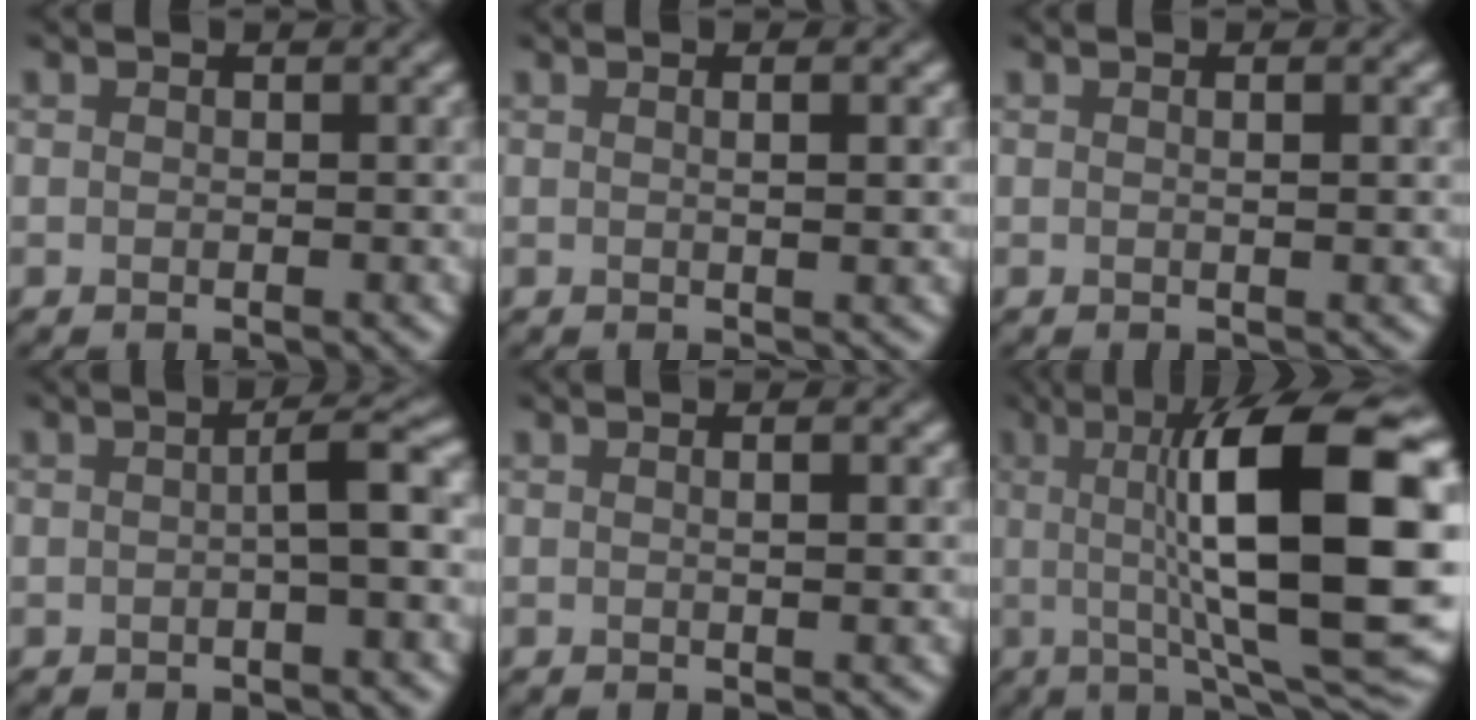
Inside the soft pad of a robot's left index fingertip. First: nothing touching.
{"total": 2.0, "force": [0.6, 0.4, 1.9], "torque": [-0.014, 0.001, -0.001]}
{"total": 1.4, "force": [0.5, 0.2, 1.3], "torque": [-0.011, -0.006, 0.003]}
{"total": 2.3, "force": [-0.3, 0.1, 2.3], "torque": [-0.039, 0.012, -0.007]}
{"total": 1.7, "force": [0.5, 0.3, 1.6], "torque": [-0.012, -0.003, 0.001]}
{"total": 16.0, "force": [2.1, 4.1, 15.4], "torque": [-0.220, 0.004, 0.031]}